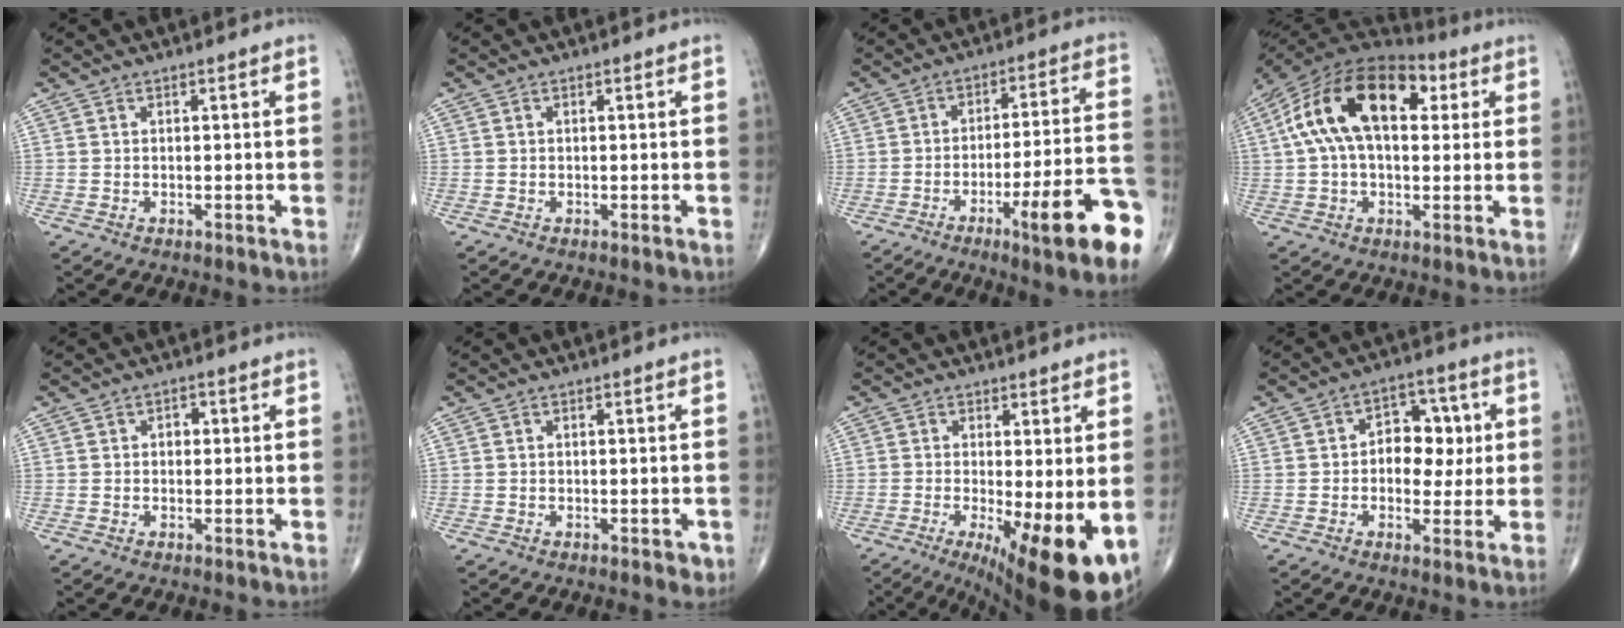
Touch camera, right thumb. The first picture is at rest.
{"total": 0.0}
{"total": 17.4, "force": [-8.0, 2.0, 15.3], "torque": [-0.193, 0.034, -0.112]}
{"total": 20.3, "force": [5.0, 11.4, 16.0], "torque": [-0.280, 0.036, 0.074]}
{"total": 1.7, "force": [0.2, 1.3, 1.1], "torque": [-0.005, 0.005, -0.002]}
{"total": 1.5, "force": [-0.6, 0.8, 1.1], "torque": [-0.008, 0.000, -0.007]}
{"total": 13.4, "force": [-3.4, 3.6, 12.4], "torque": [-0.167, -0.020, -0.038]}
{"total": 9.3, "force": [0.7, 6.5, 6.6], "torque": [-0.042, 0.015, 0.007]}